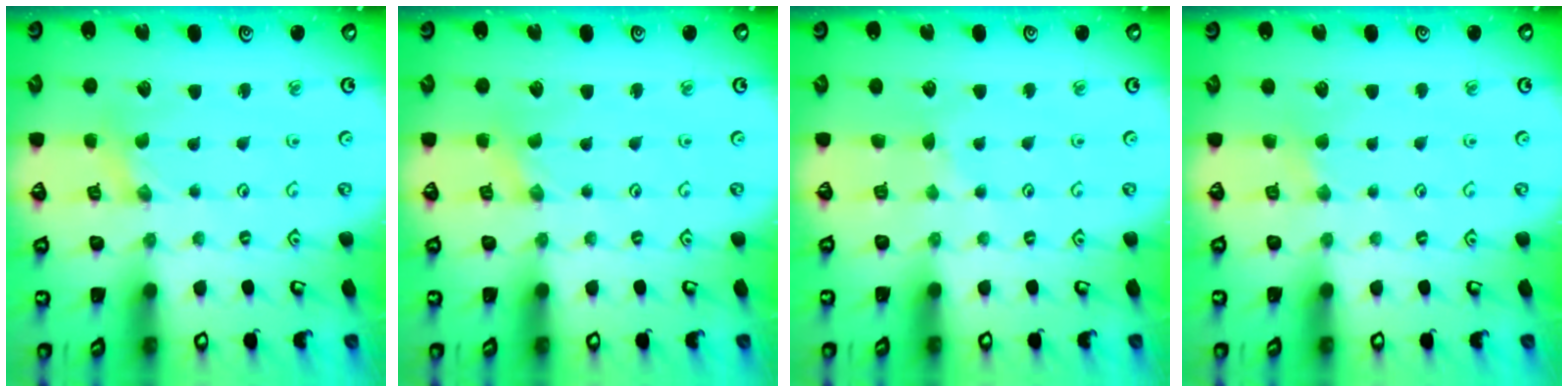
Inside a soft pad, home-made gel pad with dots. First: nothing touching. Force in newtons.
{"total": 0.0}
{"total": 2.2, "press": 2.2, "slide": 0.3}
{"total": 2.0, "press": 2.0, "slide": 0.3}